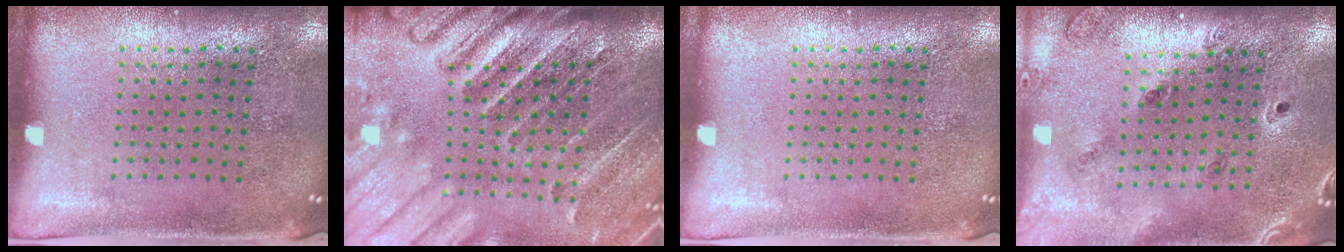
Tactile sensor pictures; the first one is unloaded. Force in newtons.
{"total": 4.3, "press": 3.4, "slide": 2.7}
{"total": 0.0}
{"total": 1.4, "press": 1.3, "slide": 0.2}